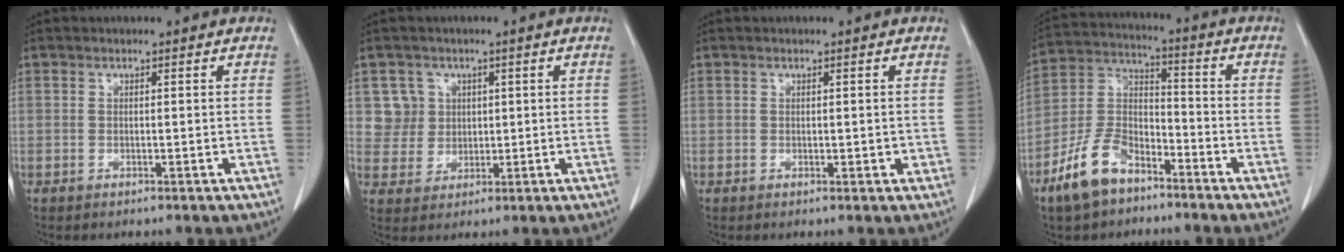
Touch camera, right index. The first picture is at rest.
{"total": 5.0, "force": [1.8, 4.7, -0.3], "torque": [0.014, 0.010, 0.039]}
{"total": 1.3, "force": [0.0, 0.6, 1.1], "torque": [-0.014, -0.003, 0.004]}
{"total": 10.9, "force": [-7.4, 5.3, 5.9], "torque": [-0.133, 0.002, -0.147]}